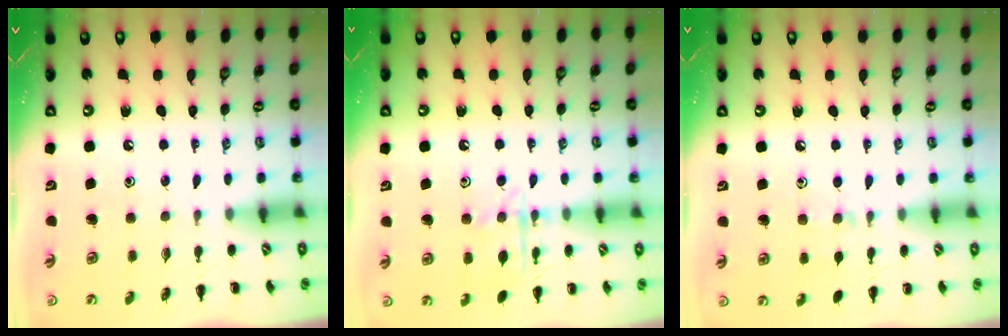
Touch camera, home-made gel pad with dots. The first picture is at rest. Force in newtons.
{"total": 11.7, "press": 11.7, "slide": 0.6}
{"total": 6.2, "press": 5.8, "slide": 2.2}